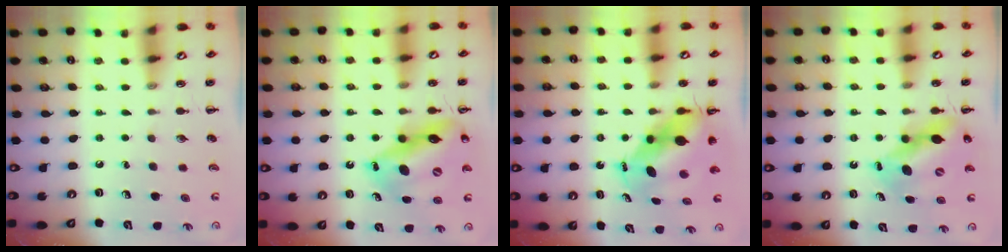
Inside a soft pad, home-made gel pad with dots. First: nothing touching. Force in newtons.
{"total": 16.3, "press": 15.7, "slide": 4.3}
{"total": 8.3, "press": 8.1, "slide": 2.1}
{"total": 11.4, "press": 11.0, "slide": 3.0}